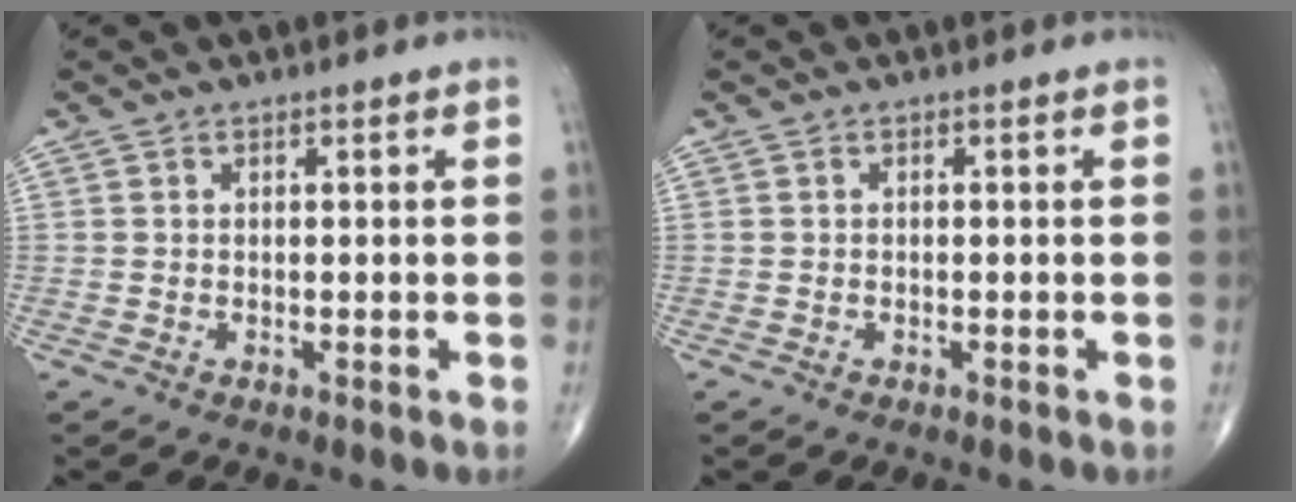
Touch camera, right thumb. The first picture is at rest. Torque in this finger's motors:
{"motor_torque": [0.20, 0.06, -0.13, -0.16, -0.01]}